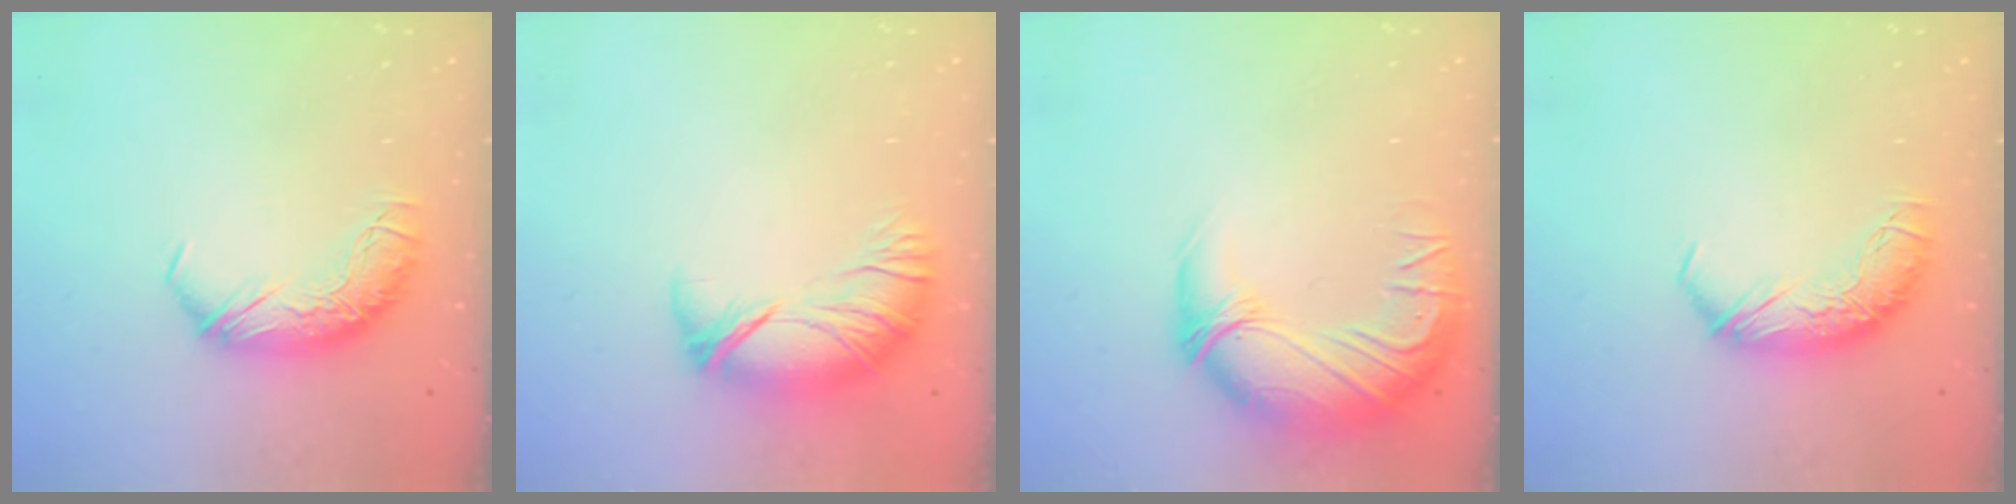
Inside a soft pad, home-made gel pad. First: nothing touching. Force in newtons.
{"total": 2.6, "press": 1.6, "slide": 2.0}
{"total": 6.3, "press": 5.0, "slide": 3.7}
{"total": 0.0}